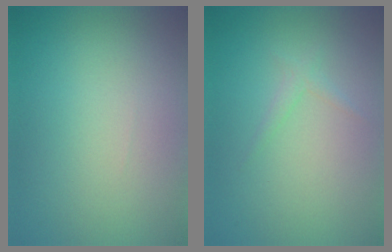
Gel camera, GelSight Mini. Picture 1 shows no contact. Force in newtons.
{"total": 0.8, "press": 0.8, "slide": 0.0}